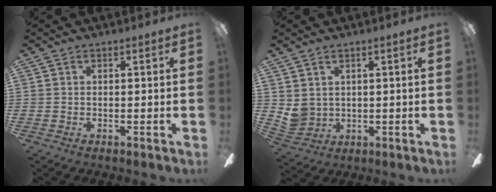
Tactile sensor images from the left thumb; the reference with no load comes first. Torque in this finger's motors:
{"motor_torque": [0.57, 0.71, 0.47, -0.60, 0.00]}